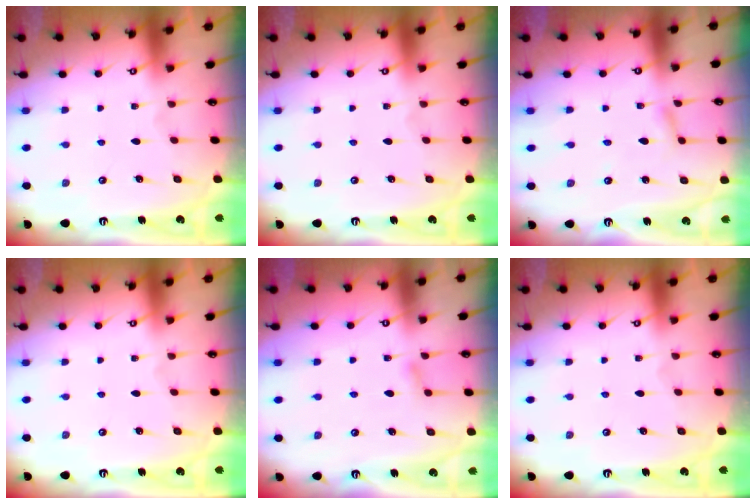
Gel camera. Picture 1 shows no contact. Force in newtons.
{"total": 0.0}
{"total": 1.4, "press": 1.4, "slide": 0.2}
{"total": 0.0}
{"total": 4.3, "press": 4.2, "slide": 0.6}
{"total": 0.0}